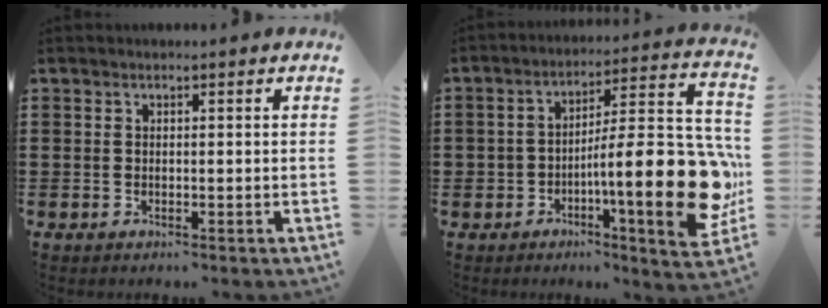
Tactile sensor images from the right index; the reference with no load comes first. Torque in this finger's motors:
{"motor_torque": [2.14, 0.00, 1.05, 0.21]}